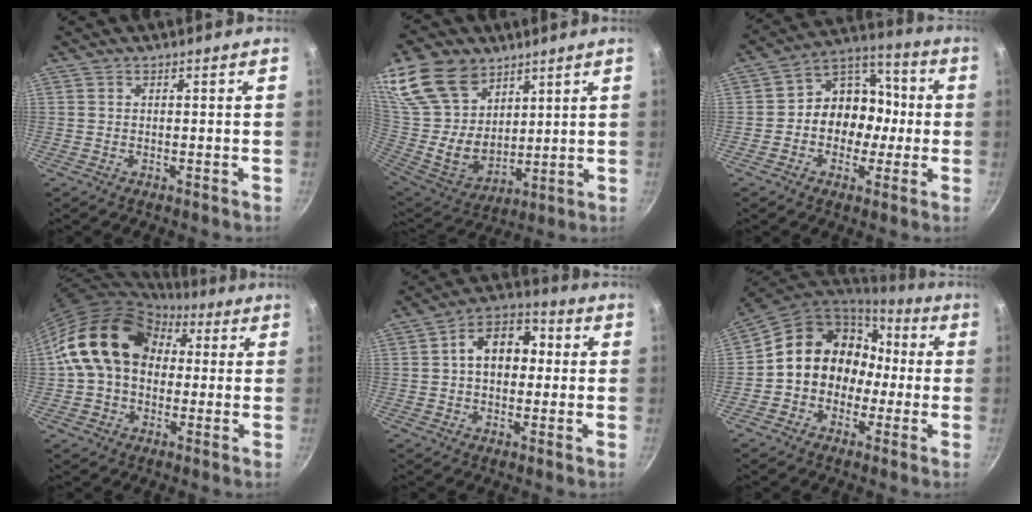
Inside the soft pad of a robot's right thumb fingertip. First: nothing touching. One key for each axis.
{"total": 22.5, "fx": 12.5, "fy": 15.1, "fz": 11.1, "tx": -0.208, "ty": -0.044, "tz": 0.252}
{"total": 12.6, "fx": -1.2, "fy": 10.4, "fz": 7.1, "tx": -0.048, "ty": 0.042, "tz": -0.037}
{"total": 16.2, "fx": 3.8, "fy": 12.1, "fz": 10.0, "tx": -0.134, "ty": 0.022, "tz": 0.052}
{"total": 11.7, "fx": 1.3, "fy": 8.2, "fz": 8.3, "tx": -0.088, "ty": 0.030, "tz": 0.002}
{"total": 15.5, "fx": -0.4, "fy": 13.1, "fz": 8.4, "tx": -0.095, "ty": 0.059, "tz": -0.017}